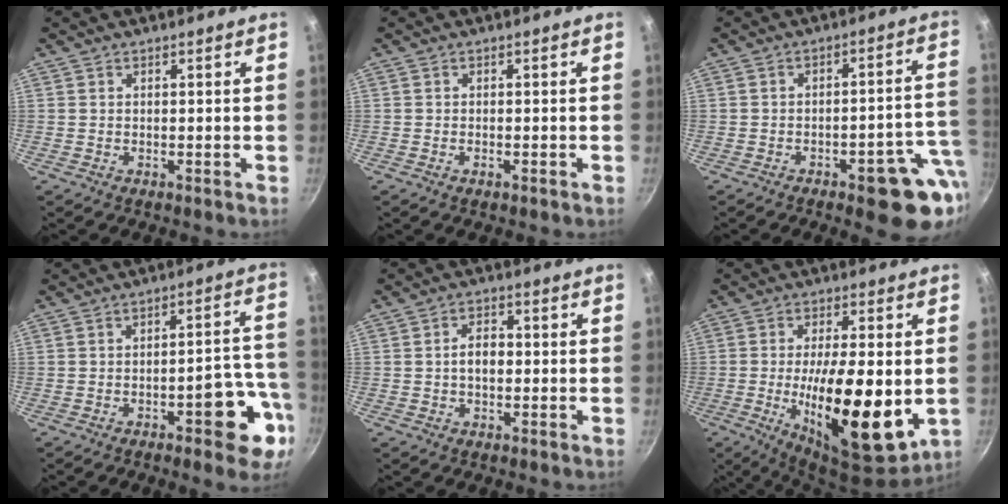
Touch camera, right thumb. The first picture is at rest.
{"total": 1.0, "force": [-0.5, 0.4, 0.7], "torque": [-0.015, 0.003, -0.011]}
{"total": 13.0, "force": [-5.4, 4.9, 10.8], "torque": [-0.083, 0.043, -0.065]}
{"total": 11.4, "force": [-5.0, 4.1, 9.4], "torque": [-0.084, 0.046, -0.060]}
{"total": 4.3, "force": [-0.3, 2.8, 3.2], "torque": [-0.037, 0.016, -0.007]}
{"total": 19.0, "force": [-2.8, 6.6, 17.6], "torque": [-0.275, -0.002, -0.041]}